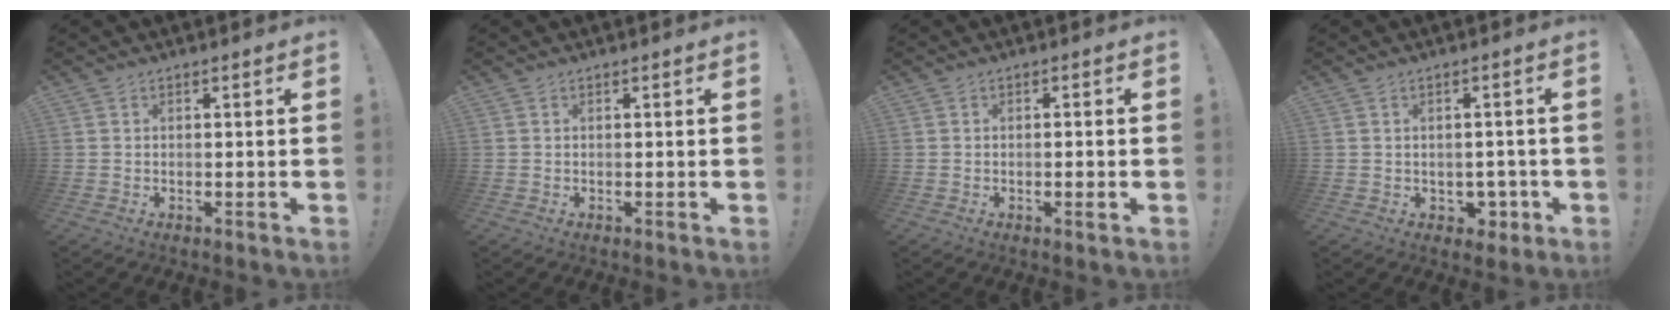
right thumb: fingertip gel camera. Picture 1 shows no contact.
{"total": 0.0}
{"total": 1.8, "force": [-0.6, 0.1, 1.7], "torque": [-0.025, 0.001, -0.011]}
{"total": 5.0, "force": [-0.9, 4.3, 2.3], "torque": [-0.022, 0.009, -0.010]}